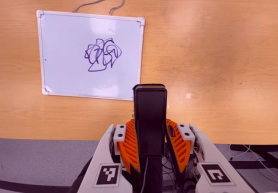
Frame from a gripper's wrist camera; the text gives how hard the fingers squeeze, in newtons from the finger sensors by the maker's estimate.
{"total": 5.6, "left": 4.1, "right": 7.1}